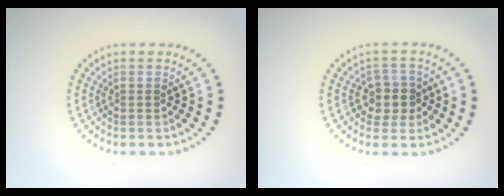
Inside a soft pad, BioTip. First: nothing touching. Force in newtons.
{"total": 2.6, "press": 2.3, "slide": 1.1}